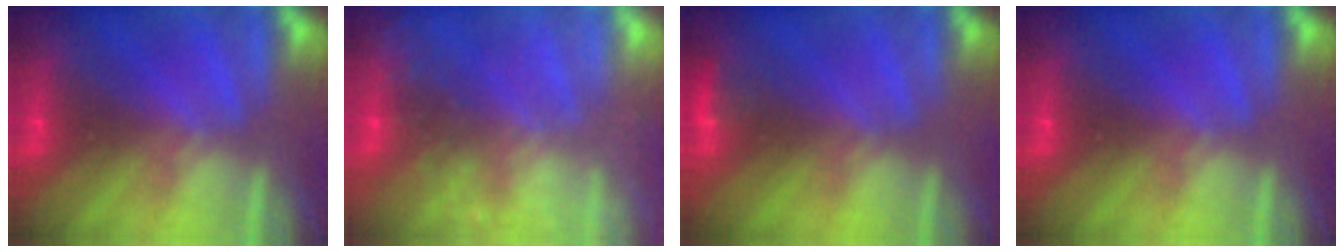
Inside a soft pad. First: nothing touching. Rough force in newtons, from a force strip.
{"total": 8.0}
{"total": 2.9}
{"total": 0.0}